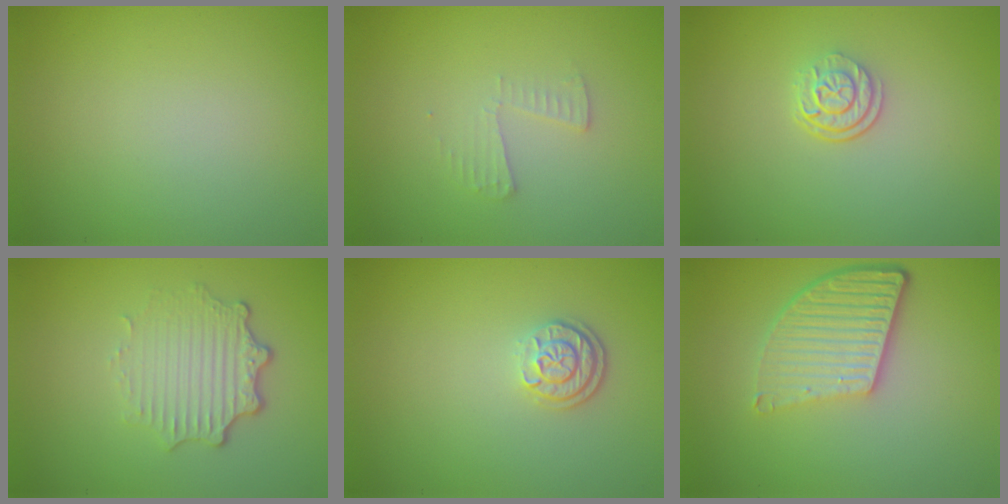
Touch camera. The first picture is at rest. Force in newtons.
{"total": 1.4, "press": 1.4, "slide": 0.1}
{"total": 2.5, "press": 1.8, "slide": 1.8}
{"total": 3.6, "press": 2.8, "slide": 2.2}
{"total": 2.3, "press": 2.0, "slide": 1.3}
{"total": 5.6, "press": 4.0, "slide": 4.0}